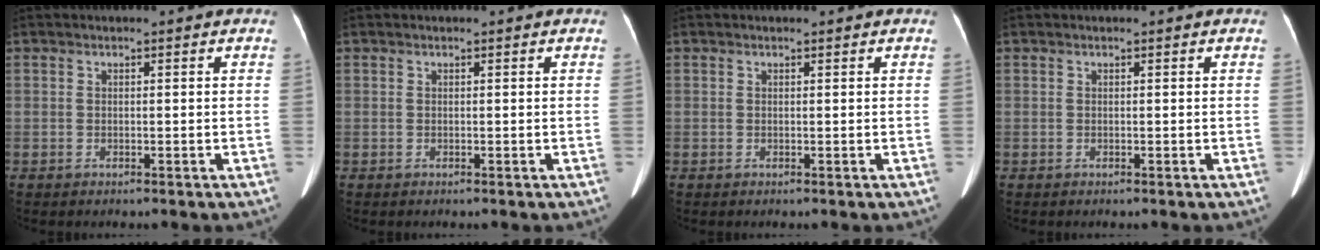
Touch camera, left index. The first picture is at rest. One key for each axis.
{"total": 0.0}
{"total": 0.0}
{"total": 0.0}